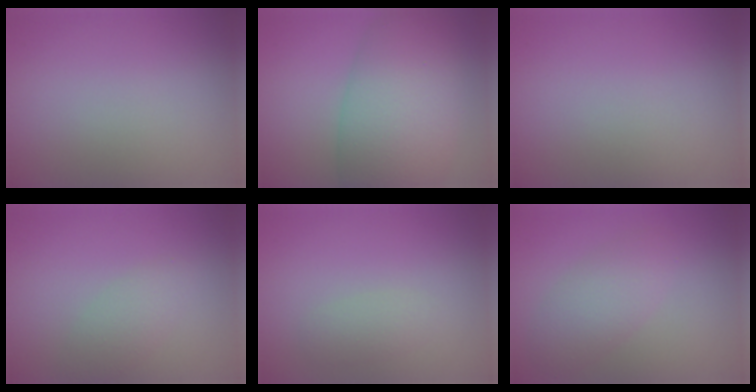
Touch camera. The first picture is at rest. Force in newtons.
{"total": 10.1, "press": 10.1, "slide": 0.3}
{"total": 0.0}
{"total": 2.1, "press": 2.1, "slide": 0.0}
{"total": 1.5, "press": 1.5, "slide": 0.1}
{"total": 3.5, "press": 3.5, "slide": 0.1}